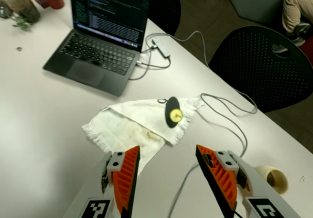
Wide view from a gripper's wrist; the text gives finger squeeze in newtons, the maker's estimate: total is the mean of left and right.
{"total": 0.0}